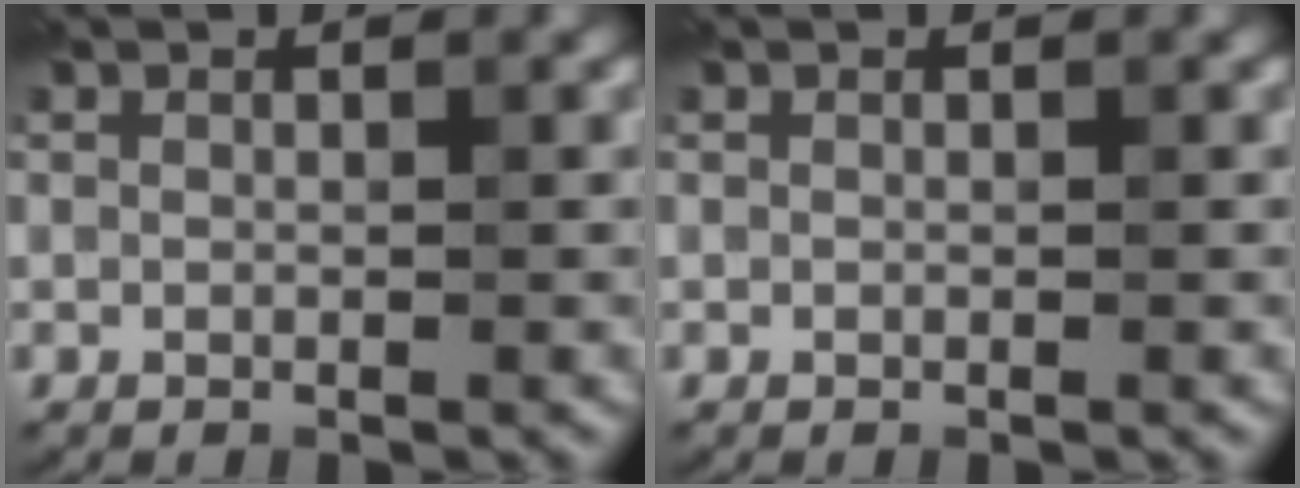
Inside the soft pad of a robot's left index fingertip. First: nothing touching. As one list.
[{"total": 0.0}]